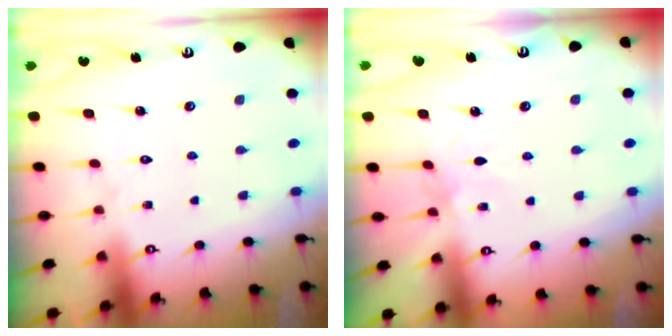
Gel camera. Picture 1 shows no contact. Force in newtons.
{"total": 1.7, "press": 1.6, "slide": 0.4}